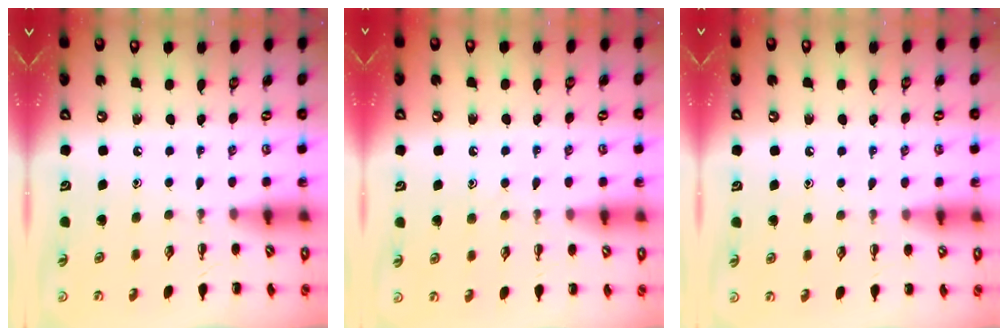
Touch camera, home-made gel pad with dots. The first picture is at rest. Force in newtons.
{"total": 6.0, "press": 5.8, "slide": 1.2}
{"total": 6.2, "press": 5.8, "slide": 2.3}